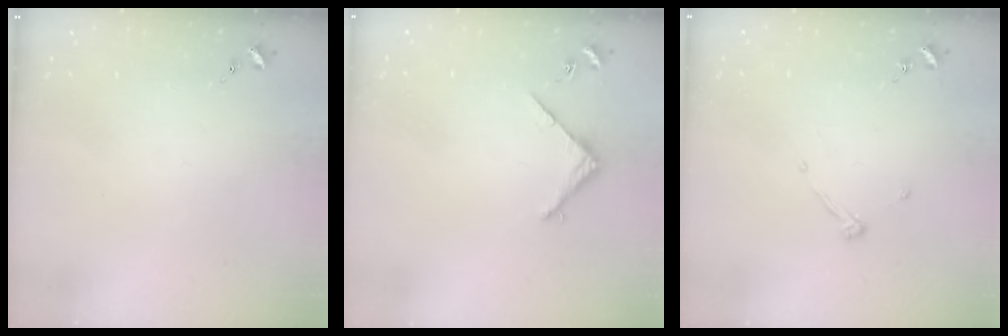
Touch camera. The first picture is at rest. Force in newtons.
{"total": 3.4, "press": 3.4, "slide": 0.4}
{"total": 3.9, "press": 3.9, "slide": 0.5}